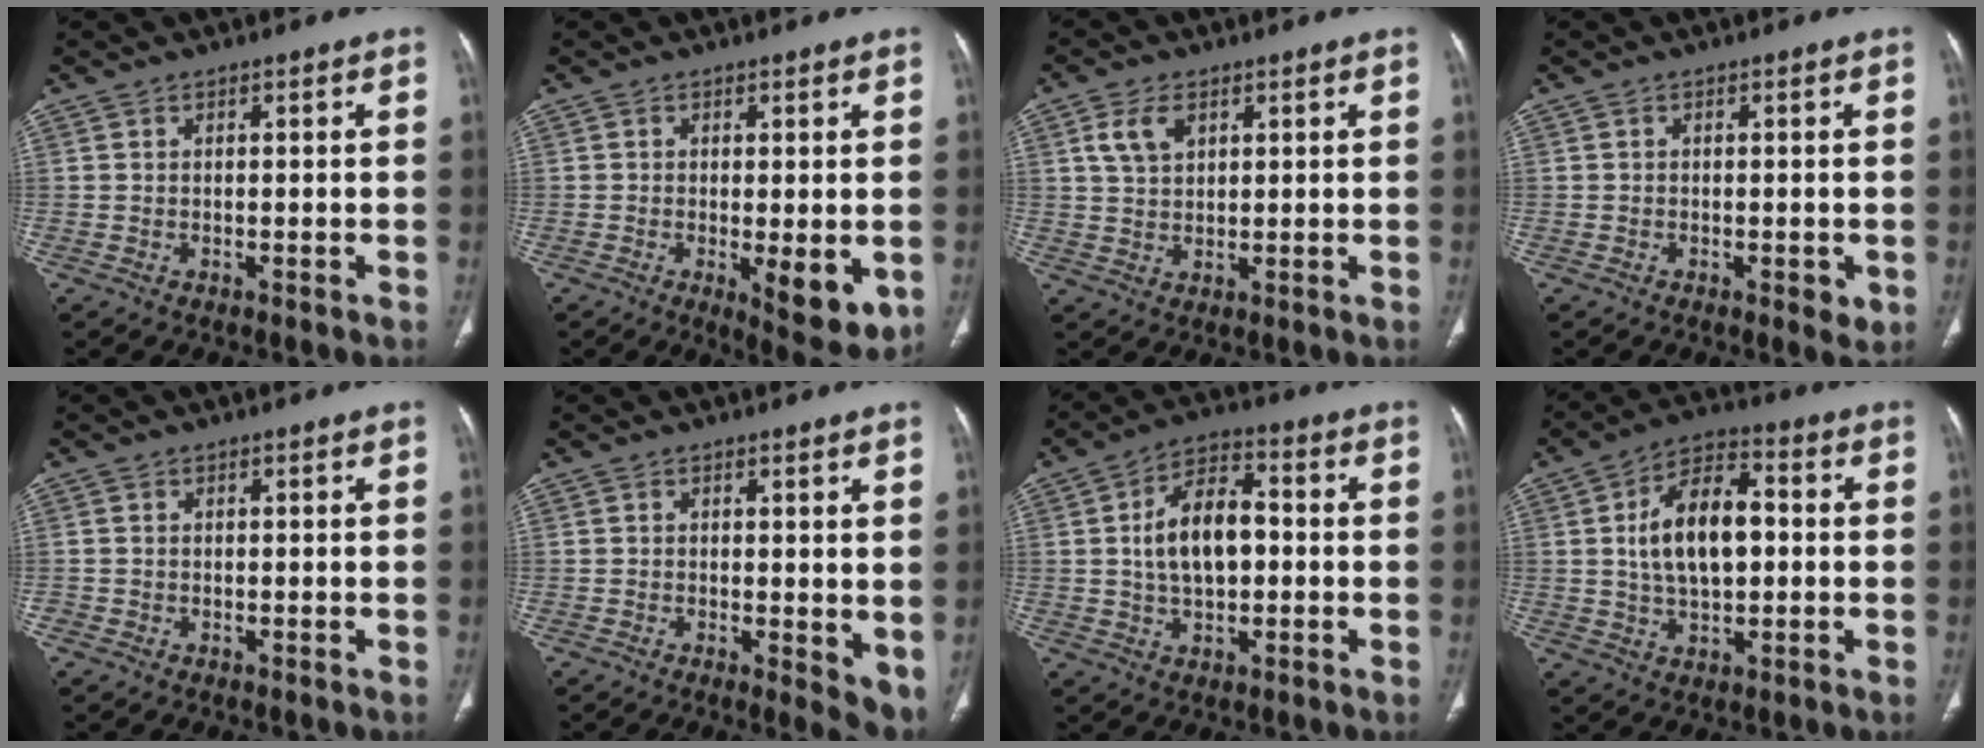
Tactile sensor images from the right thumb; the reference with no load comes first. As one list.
[{"total": 8.1, "force": [-1.8, 2.9, 7.4], "torque": [-0.096, -0.022, -0.020]}, {"total": 5.2, "force": [2.3, 3.2, 3.4], "torque": [-0.058, -0.004, 0.046]}, {"total": 2.6, "force": [-0.7, 1.2, 2.2], "torque": [-0.022, -0.004, -0.008]}, {"total": 0.6, "force": [-0.2, 0.6, 0.0], "torque": [0.001, 0.004, -0.006]}, {"total": 5.7, "force": [0.0, 2.4, 5.2], "torque": [-0.057, -0.015, 0.000]}, {"total": 11.1, "force": [0.2, 6.4, 9.0], "torque": [-0.144, 0.022, -0.001]}, {"total": 13.0, "force": [0.9, 7.1, 10.9], "torque": [-0.173, 0.018, 0.010]}]